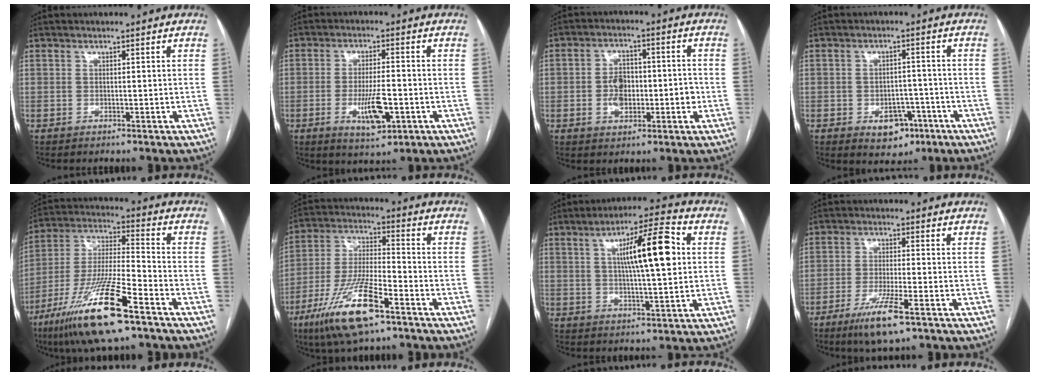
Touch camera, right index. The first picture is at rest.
{"total": 4.1, "force": [-1.1, 1.1, 3.8], "torque": [-0.072, -0.005, -0.013]}
{"total": 6.8, "force": [-1.2, 4.1, 5.2], "torque": [-0.093, 0.018, -0.016]}
{"total": 6.0, "force": [-3.0, 4.0, 3.4], "torque": [-0.041, 0.007, -0.035]}
{"total": 18.5, "force": [-11.0, 2.2, 14.8], "torque": [-0.311, -0.040, -0.203]}
{"total": 14.9, "force": [-8.5, 3.3, 11.7], "torque": [-0.241, -0.017, -0.152]}
{"total": 12.4, "force": [2.5, 1.6, 12.1], "torque": [-0.193, 0.019, 0.039]}
{"total": 7.7, "force": [-4.6, 0.6, 6.1], "torque": [-0.118, -0.017, -0.079]}